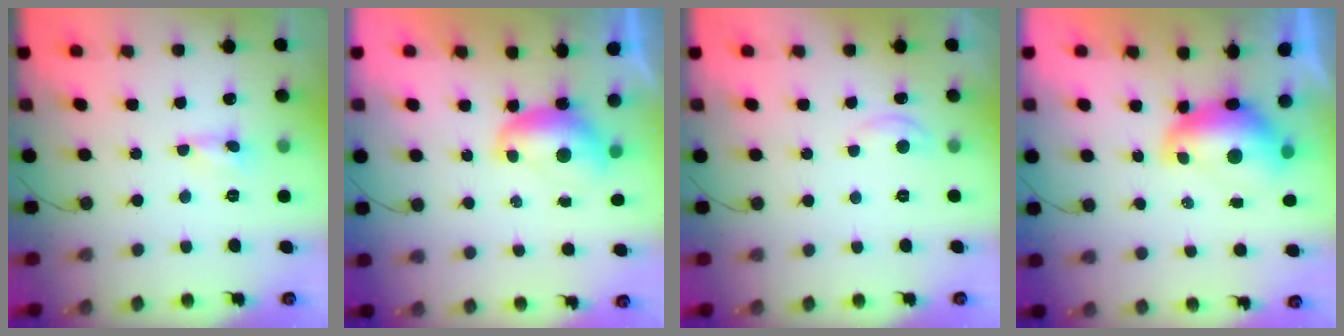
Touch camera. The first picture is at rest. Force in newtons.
{"total": 7.7, "press": 7.6, "slide": 0.9}
{"total": 2.8, "press": 2.8, "slide": 0.3}
{"total": 9.8, "press": 9.8, "slide": 1.1}